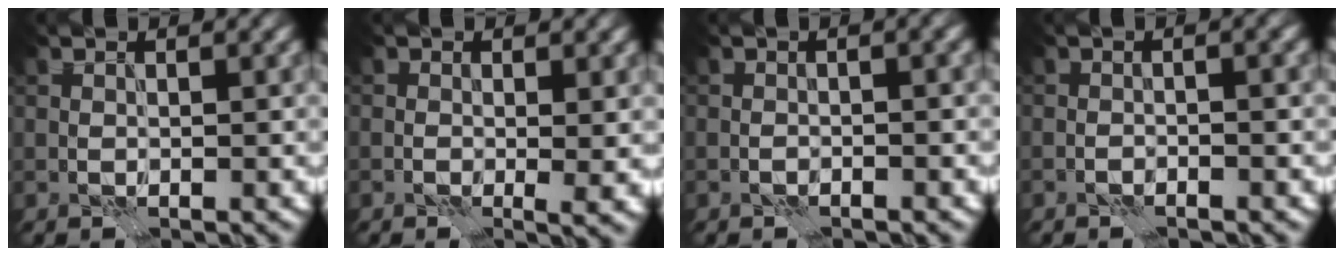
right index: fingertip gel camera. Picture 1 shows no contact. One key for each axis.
{"total": 1.8, "fx": 0.3, "fy": 0.5, "fz": 1.7, "tx": -0.015, "ty": -0.008, "tz": 0.007}
{"total": 2.6, "fx": 0.3, "fy": 1.0, "fz": 2.4, "tx": -0.009, "ty": 0.005, "tz": -0.011}
{"total": 2.4, "fx": -0.1, "fy": 0.9, "fz": 2.2, "tx": -0.010, "ty": 0.004, "tz": -0.017}